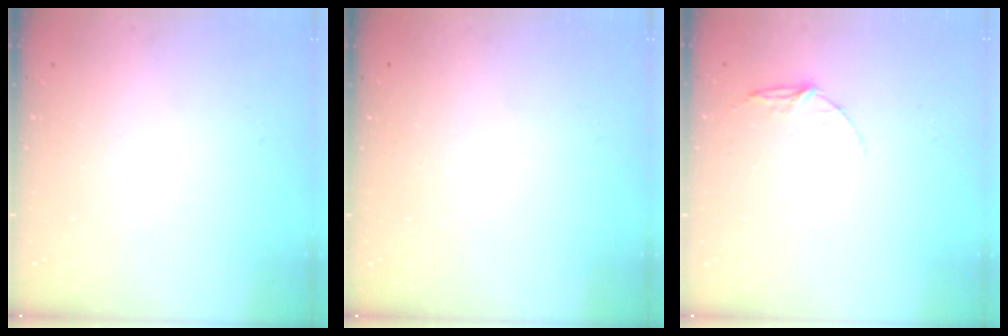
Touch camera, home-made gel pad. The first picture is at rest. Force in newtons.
{"total": 0.0}
{"total": 5.4, "press": 5.4, "slide": 0.5}